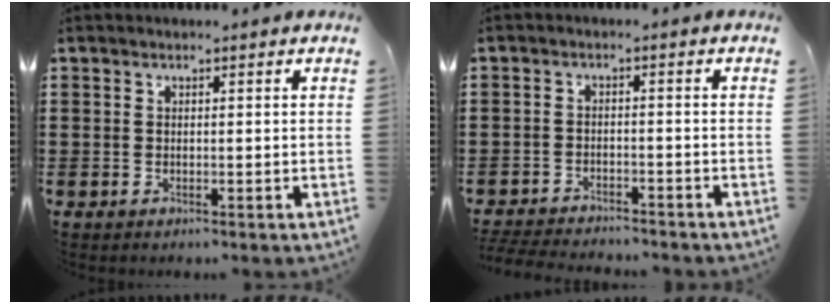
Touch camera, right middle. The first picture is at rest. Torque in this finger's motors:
{"motor_torque": [0.34, -0.02, 0.05, 0.09]}